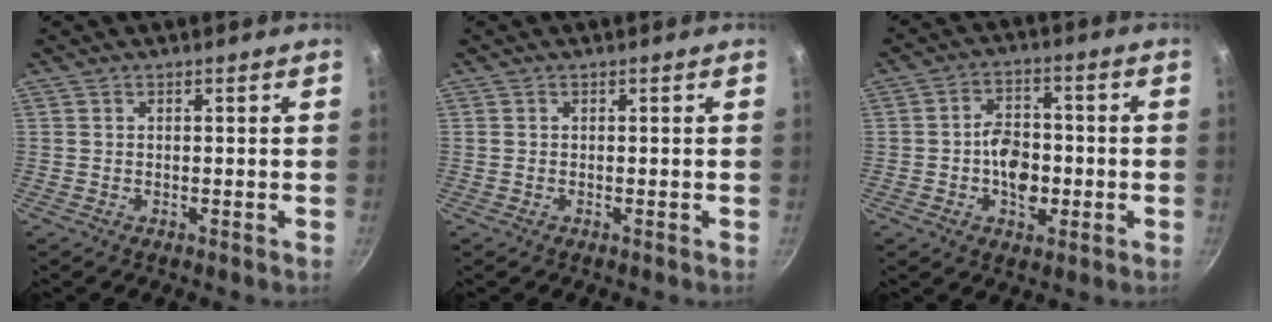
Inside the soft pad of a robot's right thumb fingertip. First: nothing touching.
{"total": 0.0}
{"total": 8.9, "force": [-1.7, 6.0, 6.4], "torque": [-0.076, 0.017, -0.030]}